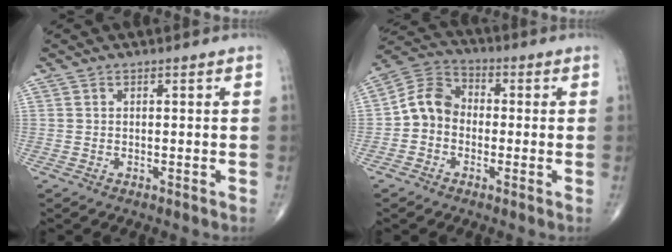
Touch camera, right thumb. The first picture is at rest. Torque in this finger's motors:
{"motor_torque": [0.11, 0.25, -0.09, -0.04, 0.09]}